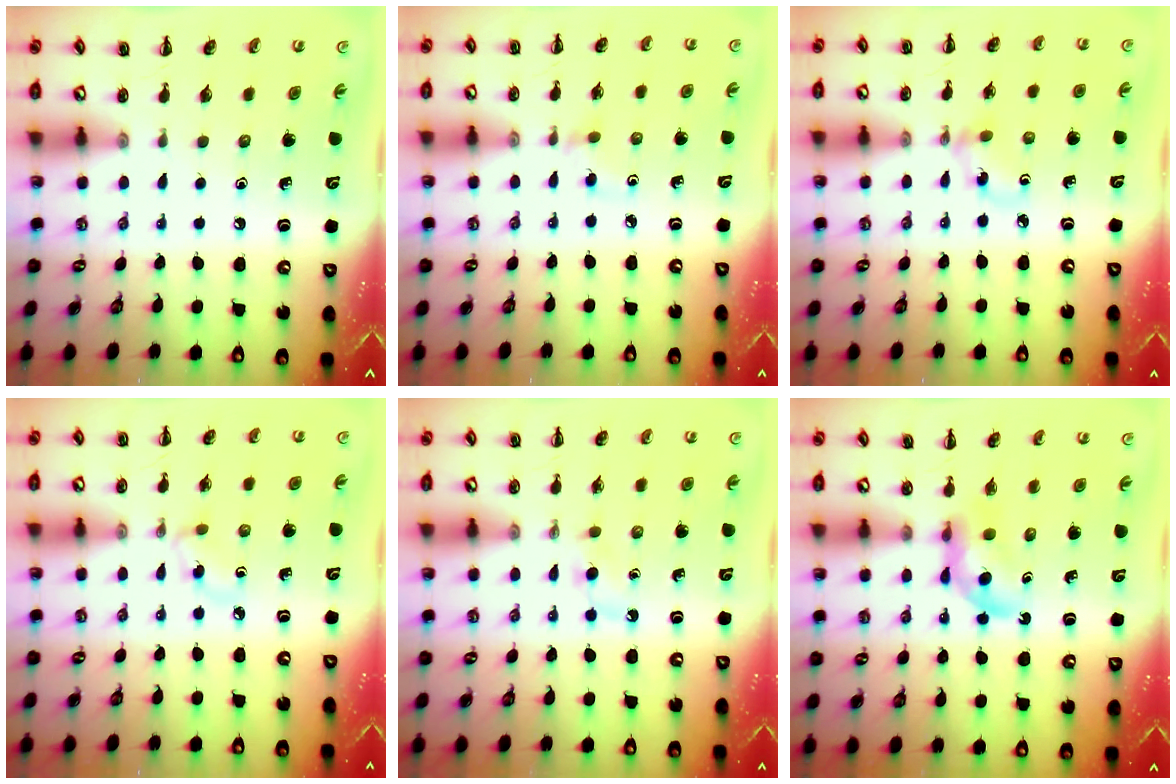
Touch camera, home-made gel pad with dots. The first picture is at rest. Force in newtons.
{"total": 2.3, "press": 2.1, "slide": 0.9}
{"total": 2.8, "press": 2.6, "slide": 1.0}
{"total": 2.7, "press": 2.5, "slide": 1.1}
{"total": 2.8, "press": 2.6, "slide": 1.1}
{"total": 4.3, "press": 4.2, "slide": 0.9}